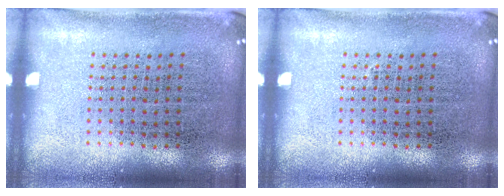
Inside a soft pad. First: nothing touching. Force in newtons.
{"total": 0.0}